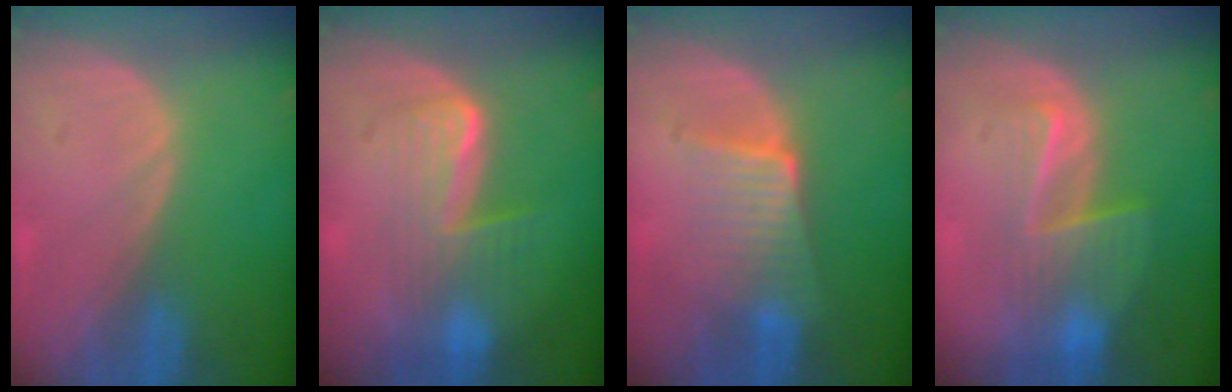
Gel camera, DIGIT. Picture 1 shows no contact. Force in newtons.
{"total": 6.4, "press": 5.9, "slide": 2.5}
{"total": 6.5, "press": 5.6, "slide": 3.2}
{"total": 6.5, "press": 6.0, "slide": 2.4}